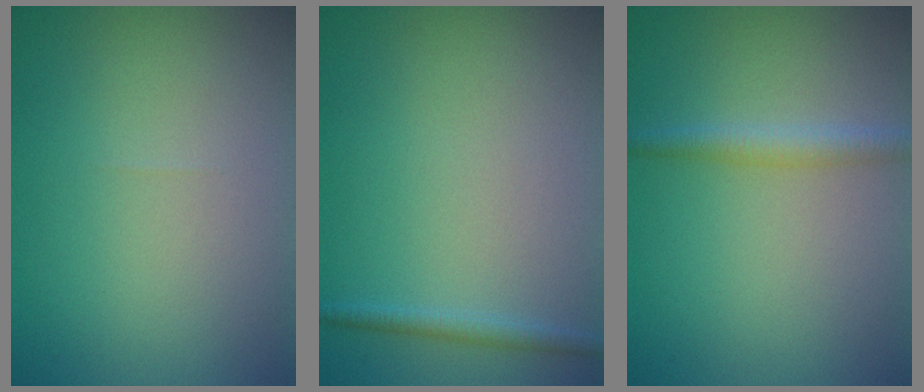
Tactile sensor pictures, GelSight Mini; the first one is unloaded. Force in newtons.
{"total": 1.3, "press": 1.3, "slide": 0.1}
{"total": 1.9, "press": 1.9, "slide": 0.0}